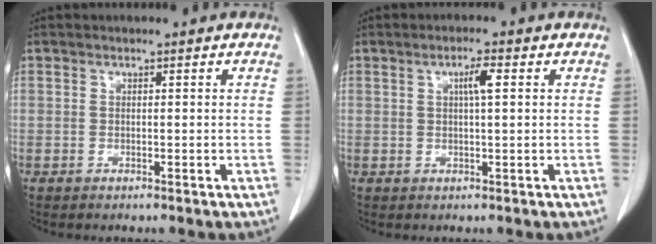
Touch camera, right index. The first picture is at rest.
{"total": 3.1, "force": [0.9, 0.3, 2.9], "torque": [-0.051, 0.003, 0.014]}